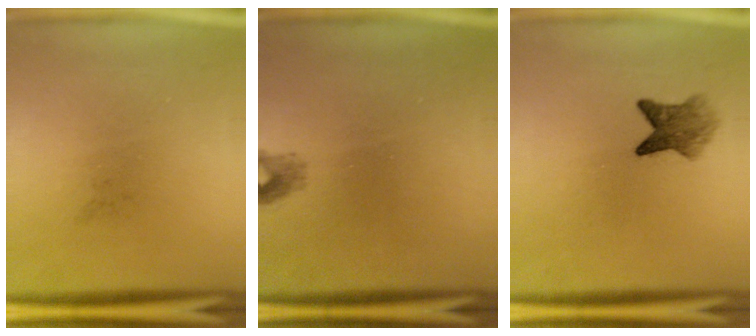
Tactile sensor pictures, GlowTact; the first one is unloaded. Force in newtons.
{"total": 1.2}
{"total": 4.2}